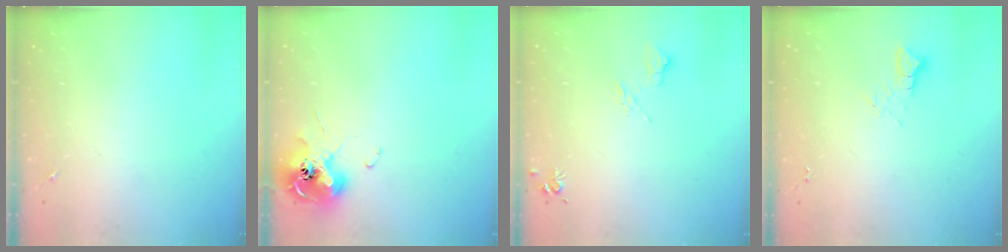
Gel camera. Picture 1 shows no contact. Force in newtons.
{"total": 11.2, "press": 11.2, "slide": 0.8}
{"total": 6.4, "press": 6.3, "slide": 1.1}
{"total": 2.7, "press": 2.7, "slide": 0.2}